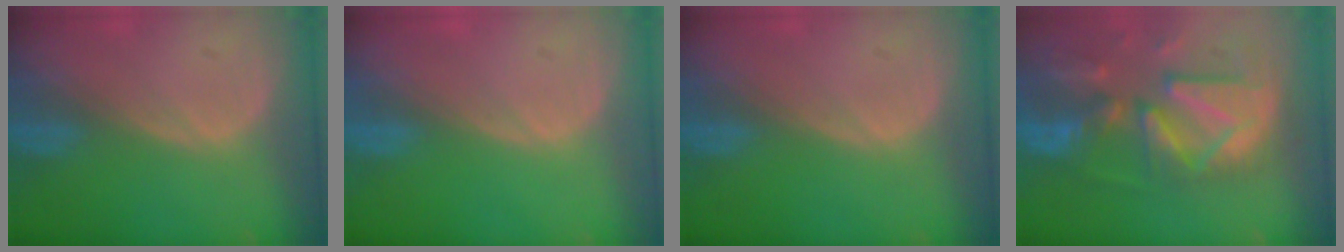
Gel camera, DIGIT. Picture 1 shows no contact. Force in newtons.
{"total": 0.0}
{"total": 0.0}
{"total": 13.0, "press": 11.3, "slide": 6.4}